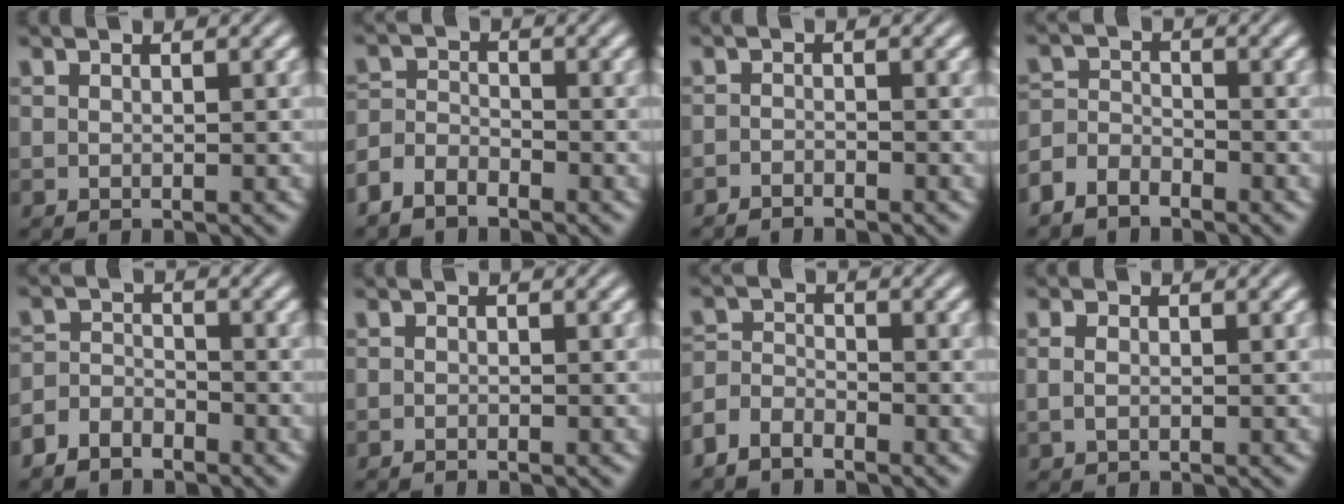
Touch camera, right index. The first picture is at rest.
{"total": 3.3, "force": [-2.5, 1.8, 0.9], "torque": [-0.009, -0.014, -0.043]}
{"total": 2.0, "force": [-1.7, -0.8, -0.5], "torque": [0.017, -0.009, -0.029]}
{"total": 3.6, "force": [-2.7, 2.1, 0.9], "torque": [-0.007, -0.014, -0.045]}
{"total": 3.5, "force": [-2.9, 1.7, 0.7], "torque": [0.002, -0.010, -0.049]}
{"total": 1.1, "force": [-0.7, -0.9, -0.2], "torque": [0.008, -0.005, -0.009]}
{"total": 3.0, "force": [-2.4, 1.6, 0.8], "torque": [-0.009, -0.014, -0.040]}
{"total": 0.7, "force": [0.1, -0.4, 0.6], "torque": [-0.011, -0.005, 0.008]}